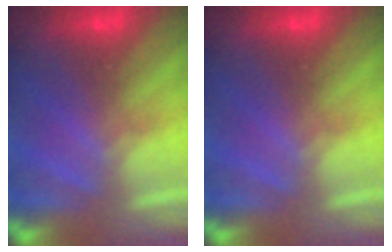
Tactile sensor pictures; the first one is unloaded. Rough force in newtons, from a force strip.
{"total": 0.0}